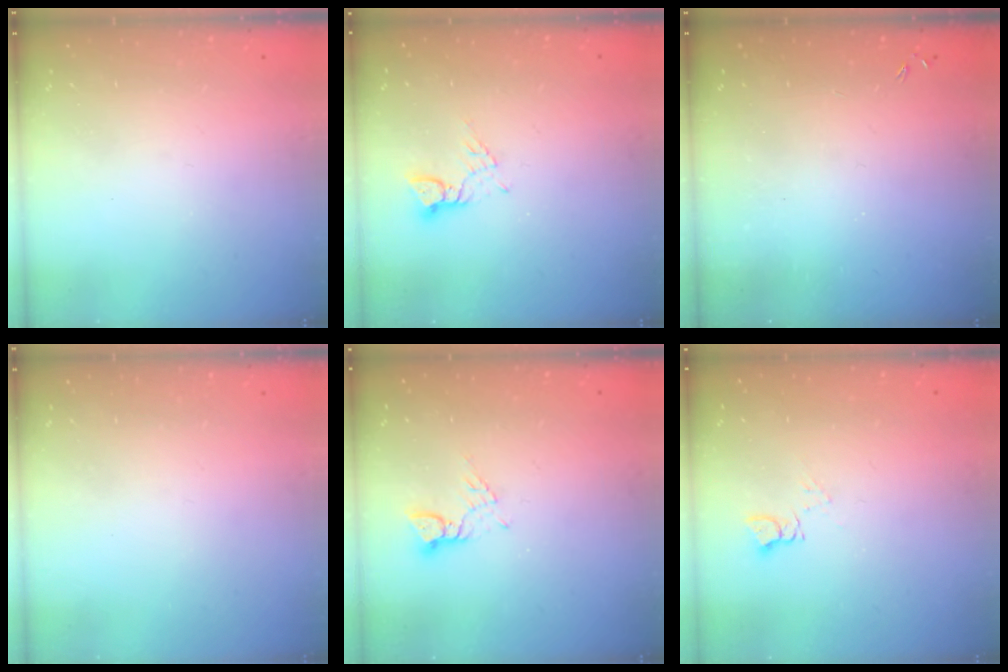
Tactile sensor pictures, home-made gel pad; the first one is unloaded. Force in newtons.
{"total": 2.6, "press": 2.6, "slide": 0.3}
{"total": 0.0}
{"total": 0.0}
{"total": 2.6, "press": 2.6, "slide": 0.3}
{"total": 4.0, "press": 3.9, "slide": 0.6}